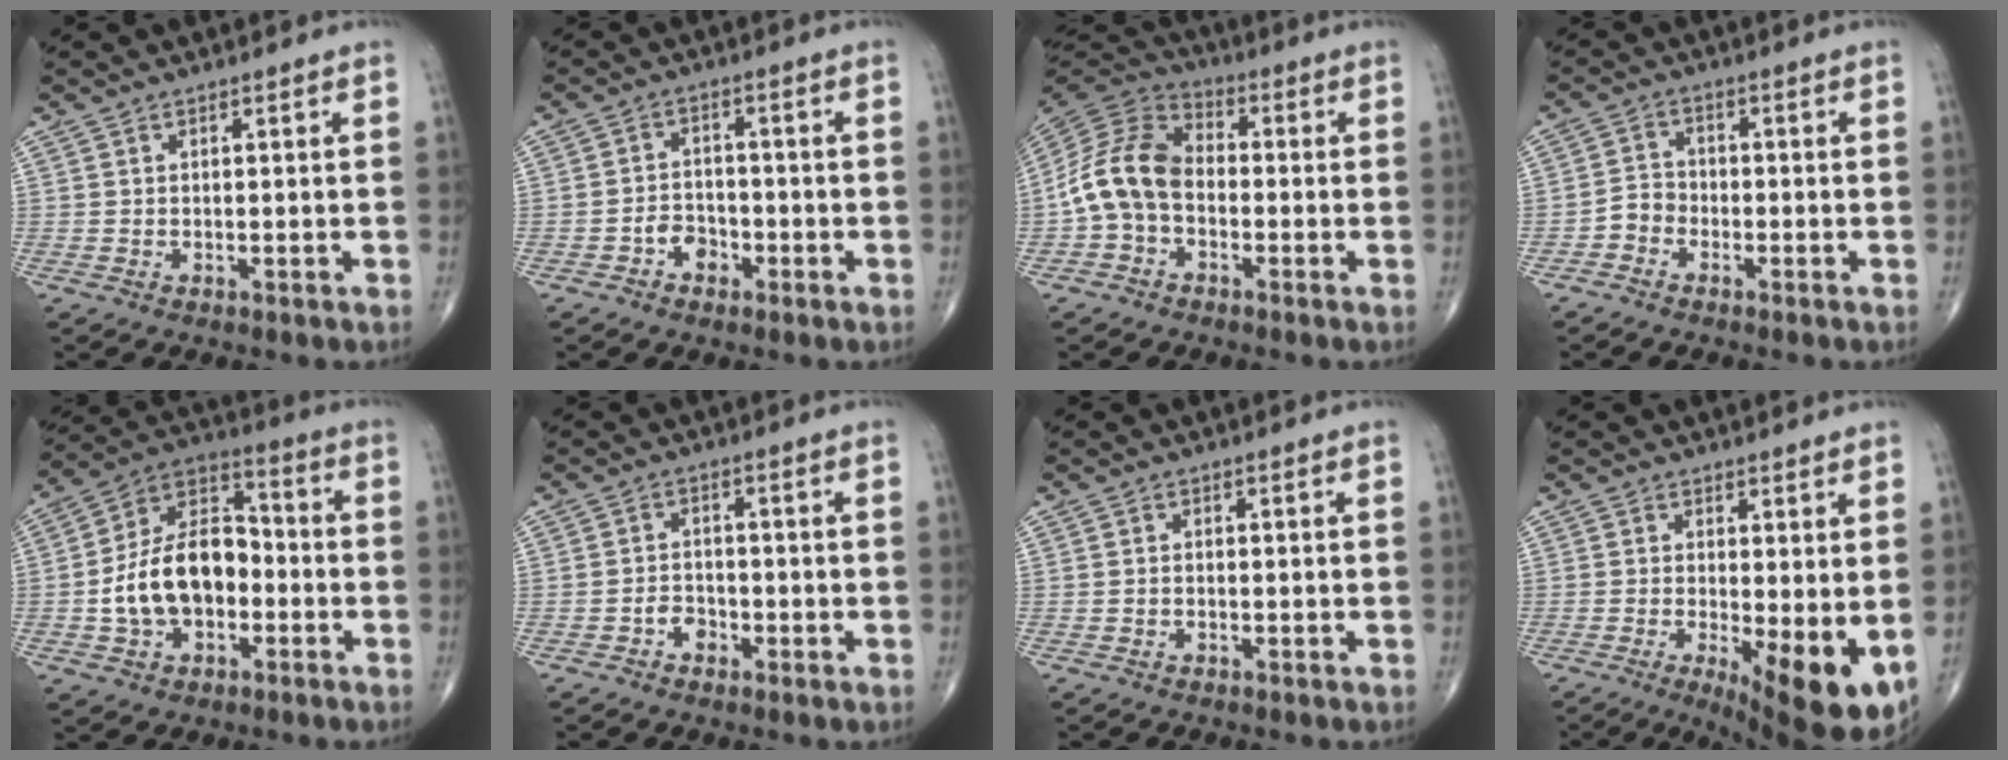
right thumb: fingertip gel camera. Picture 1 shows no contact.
{"total": 4.2, "force": [-2.0, 3.1, 1.9], "torque": [-0.012, 0.021, -0.039]}
{"total": 12.4, "force": [-2.2, 8.7, 8.5], "torque": [-0.158, 0.037, -0.056]}
{"total": 3.3, "force": [-1.9, 2.5, 1.0], "torque": [-0.007, 0.017, -0.046]}
{"total": 16.1, "force": [-2.9, 10.6, 11.8], "torque": [-0.186, 0.043, -0.055]}
{"total": 1.8, "force": [-1.0, 1.3, 0.6], "torque": [-0.004, 0.006, -0.023]}
{"total": 0.5, "force": [-0.3, 0.4, 0.3], "torque": [-0.005, 0.002, -0.006]}
{"total": 10.8, "force": [-2.0, 3.4, 10.0], "torque": [-0.147, -0.024, -0.022]}